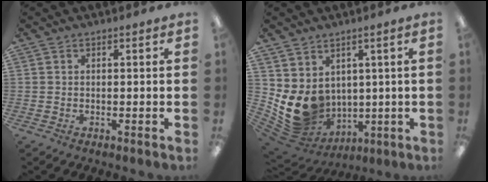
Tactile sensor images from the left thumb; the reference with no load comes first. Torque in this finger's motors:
{"motor_torque": [1.39, 1.93, 0.85, -1.22, 0.07]}